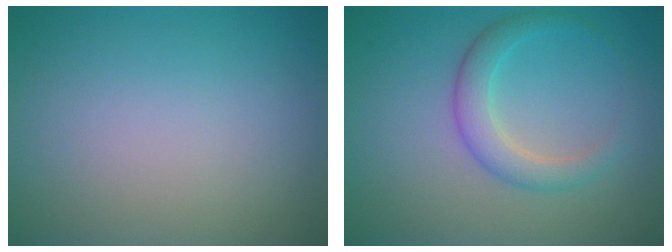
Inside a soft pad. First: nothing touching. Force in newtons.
{"total": 2.9, "press": 2.9, "slide": 0.1}